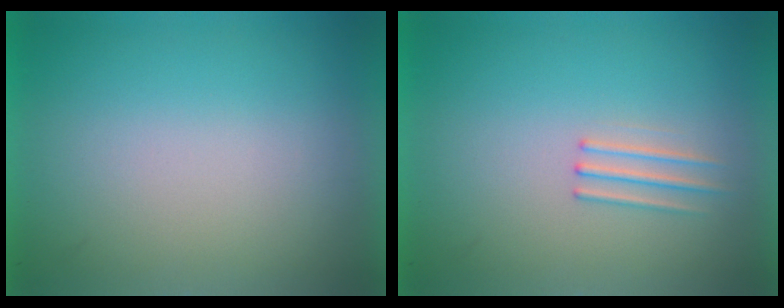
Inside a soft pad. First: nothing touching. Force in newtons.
{"total": 1.2}